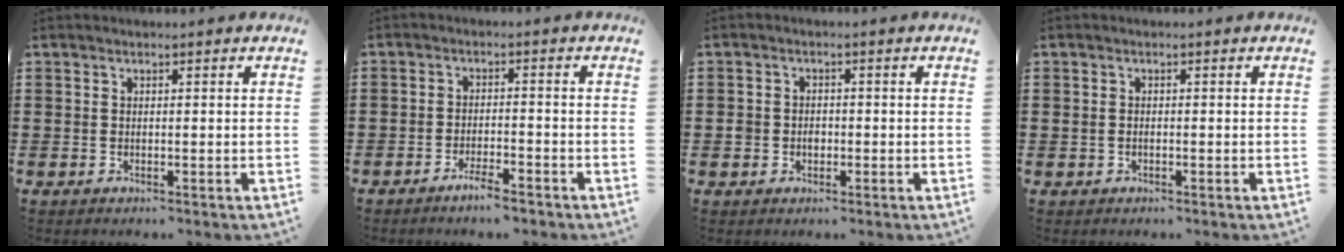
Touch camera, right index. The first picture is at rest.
{"total": 3.3, "force": [-2.8, 0.3, 1.7], "torque": [-0.037, 0.001, -0.053]}
{"total": 2.1, "force": [-0.5, 1.8, 1.0], "torque": [-0.022, 0.004, -0.012]}
{"total": 0.8, "force": [-0.2, 0.5, 0.5], "torque": [-0.012, 0.002, -0.006]}